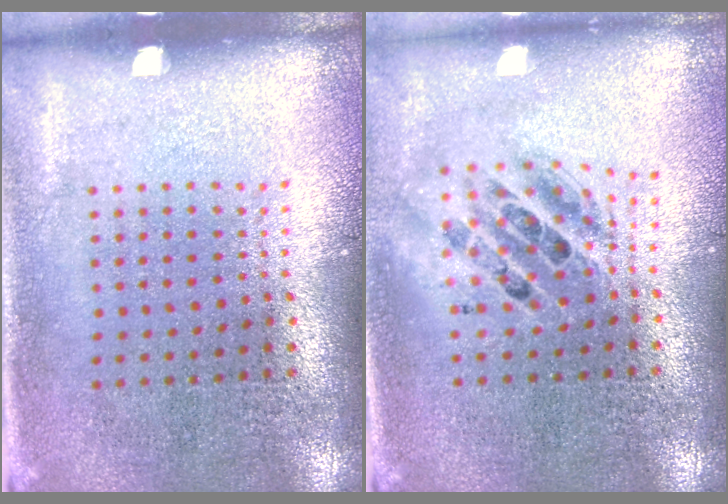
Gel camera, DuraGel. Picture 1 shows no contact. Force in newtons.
{"total": 1.7, "press": 1.4, "slide": 0.9}